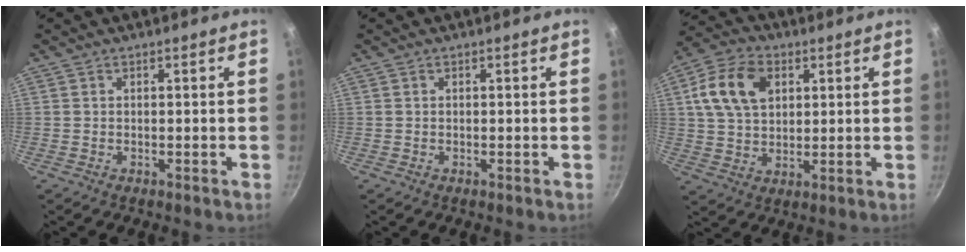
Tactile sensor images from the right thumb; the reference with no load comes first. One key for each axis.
{"total": 0.0}
{"total": 12.5, "fx": 3.8, "fy": 8.7, "fz": 8.2, "tx": -0.135, "ty": 0.003, "tz": 0.062}